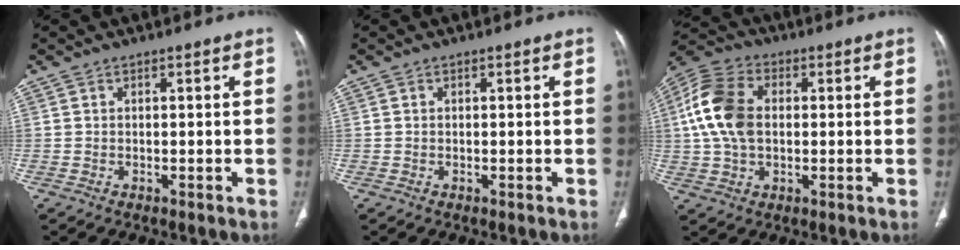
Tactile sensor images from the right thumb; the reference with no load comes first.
{"total": 0.0}
{"total": 12.7, "force": [1.3, 8.5, 9.4], "torque": [-0.189, 0.023, 0.019]}